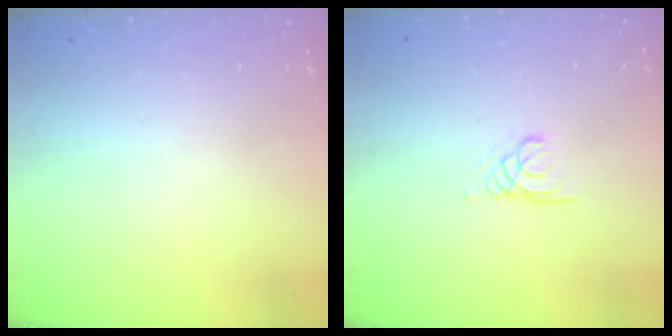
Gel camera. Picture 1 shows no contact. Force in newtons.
{"total": 1.7, "press": 1.7, "slide": 0.1}